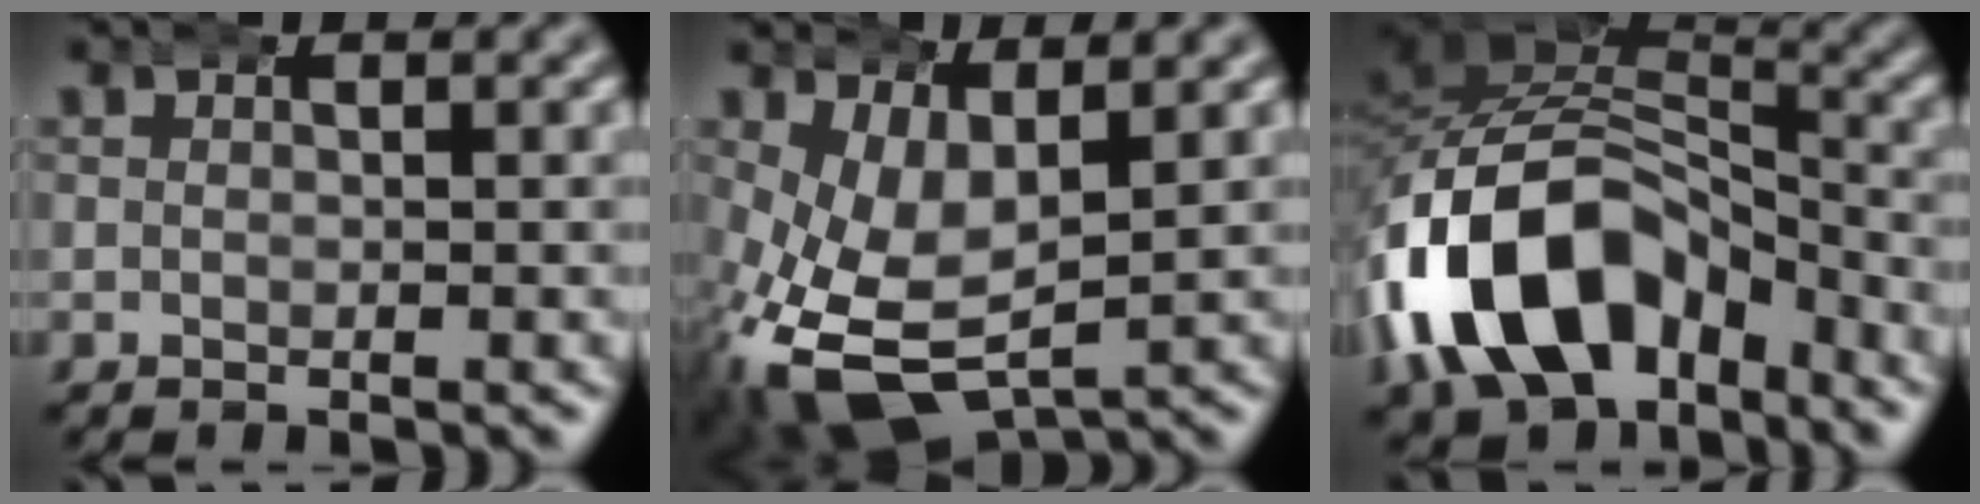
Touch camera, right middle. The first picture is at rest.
{"total": 9.4, "force": [-3.3, 6.3, 6.2], "torque": [-0.154, -0.059, -0.029]}
{"total": 14.1, "force": [-2.6, 10.1, 9.4], "torque": [-0.214, -0.047, -0.026]}